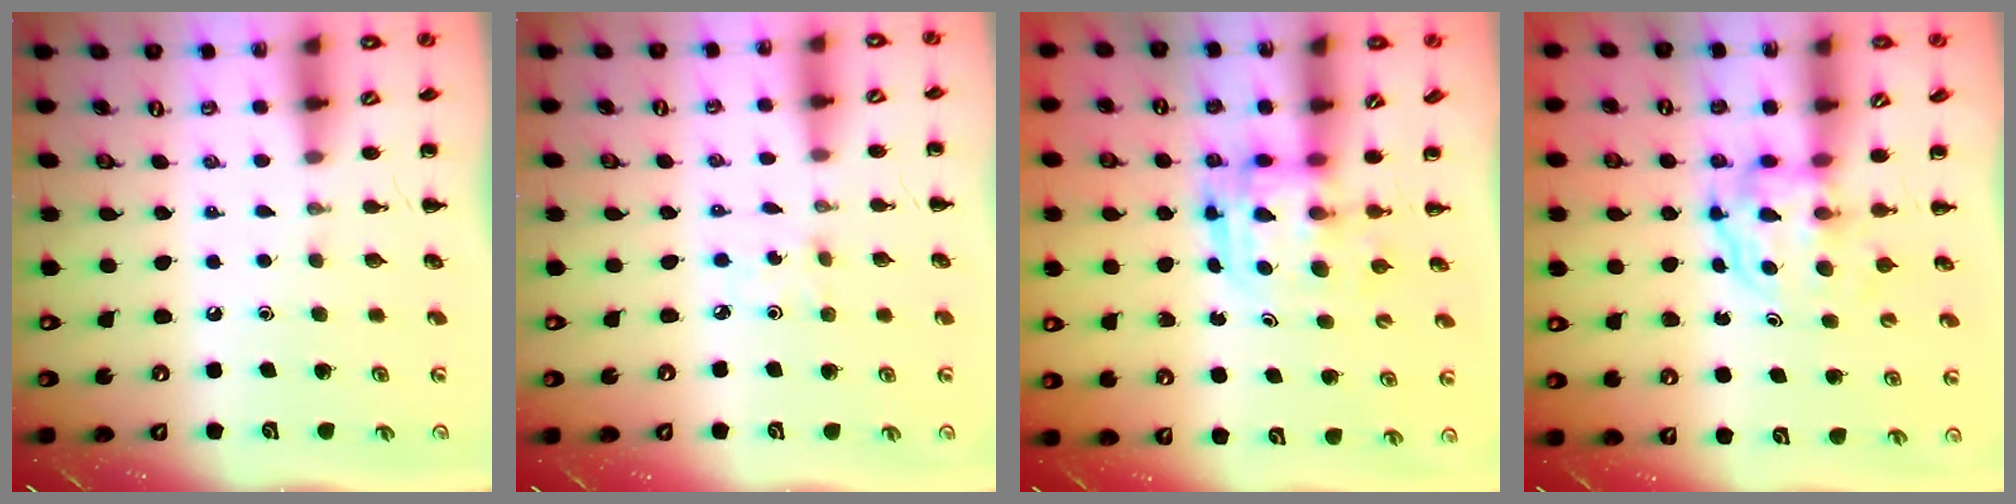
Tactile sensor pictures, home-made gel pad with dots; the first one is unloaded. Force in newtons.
{"total": 1.2, "press": 1.1, "slide": 0.4}
{"total": 3.0, "press": 3.0, "slide": 0.3}
{"total": 3.7, "press": 3.7, "slide": 0.2}